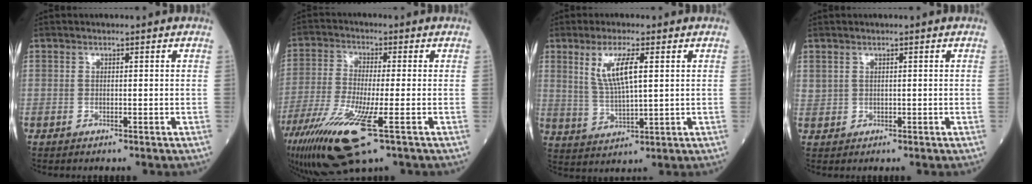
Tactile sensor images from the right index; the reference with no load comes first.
{"total": 13.9, "force": [-6.7, 1.7, 12.0], "torque": [-0.247, -0.039, -0.119]}
{"total": 7.4, "force": [2.6, 1.2, 6.8], "torque": [-0.138, -0.001, 0.055]}
{"total": 1.0, "force": [0.7, 0.6, 0.2], "torque": [0.000, 0.003, 0.015]}